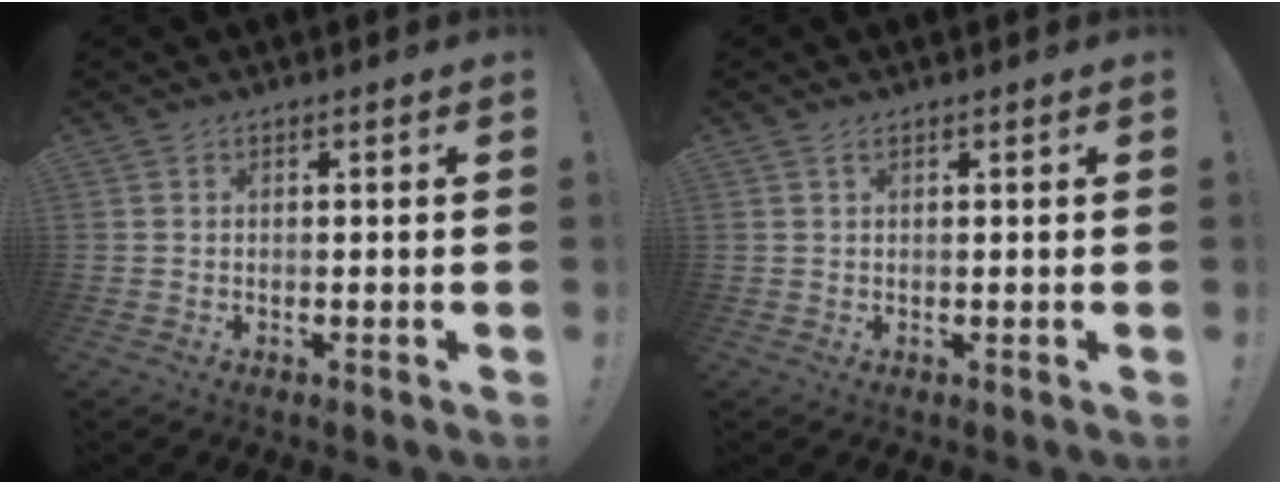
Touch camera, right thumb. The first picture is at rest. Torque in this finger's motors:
{"motor_torque": [0.00, -0.10, -0.06, 0.12, 0.09]}